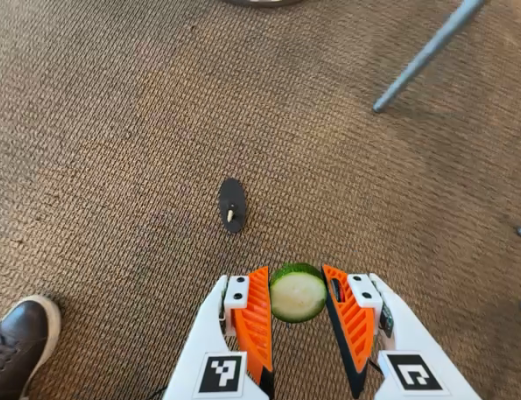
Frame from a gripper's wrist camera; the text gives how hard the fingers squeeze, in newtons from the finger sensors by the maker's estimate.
{"total": 8.6, "left": 8.8, "right": 8.4}